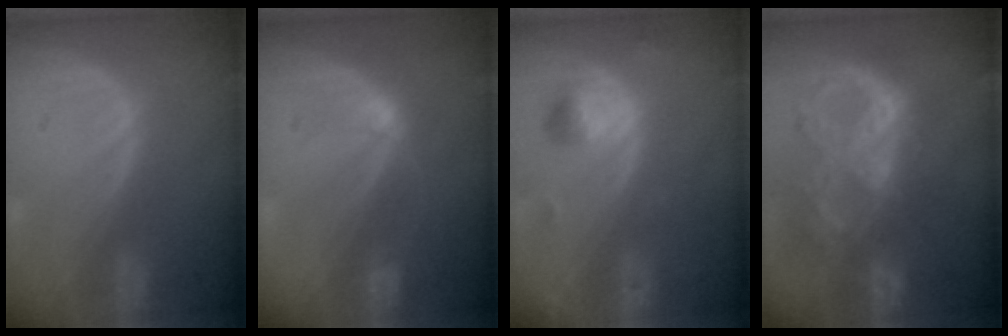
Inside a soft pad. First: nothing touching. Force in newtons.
{"total": 2.9, "press": 2.9, "slide": 0.1}
{"total": 4.4, "press": 4.4, "slide": 0.6}
{"total": 10.5, "press": 8.8, "slide": 5.7}